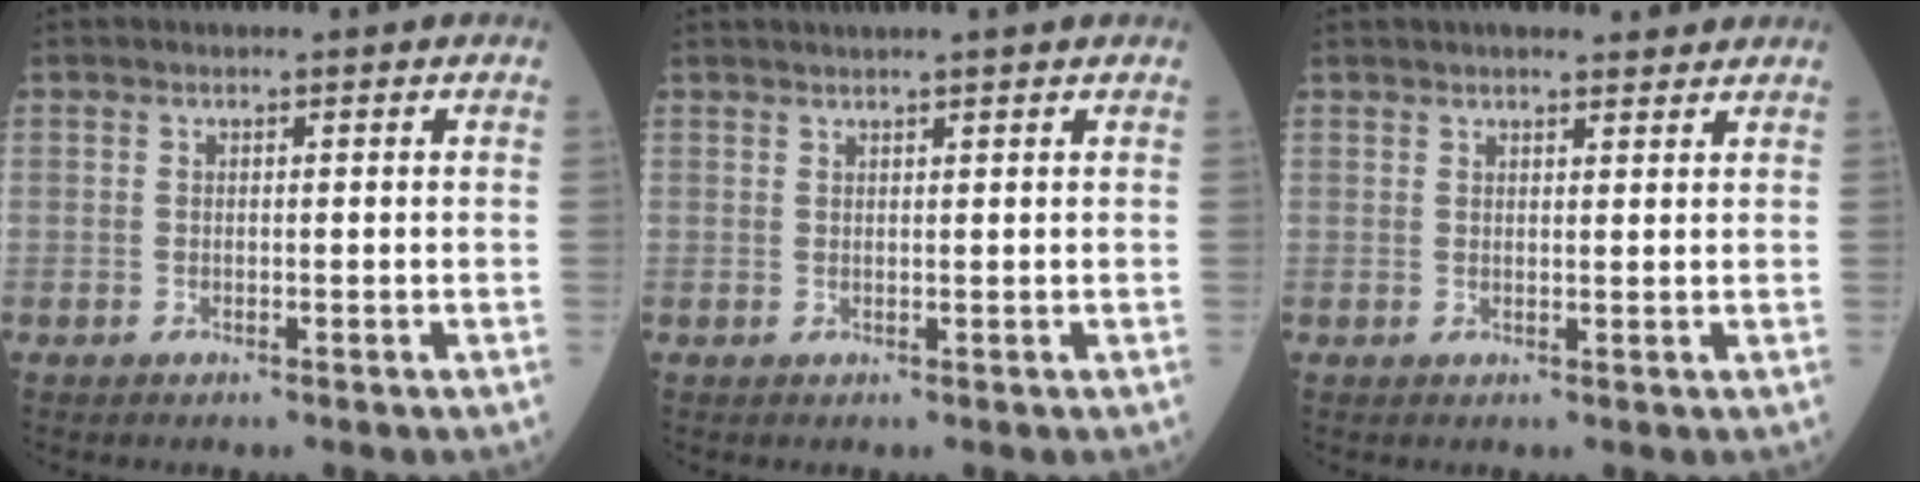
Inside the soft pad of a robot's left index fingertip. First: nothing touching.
{"total": 3.8, "force": [3.2, -0.5, 1.8], "torque": [-0.020, 0.027, 0.047]}
{"total": 5.0, "force": [4.5, 1.0, 2.1], "torque": [-0.025, 0.021, 0.060]}